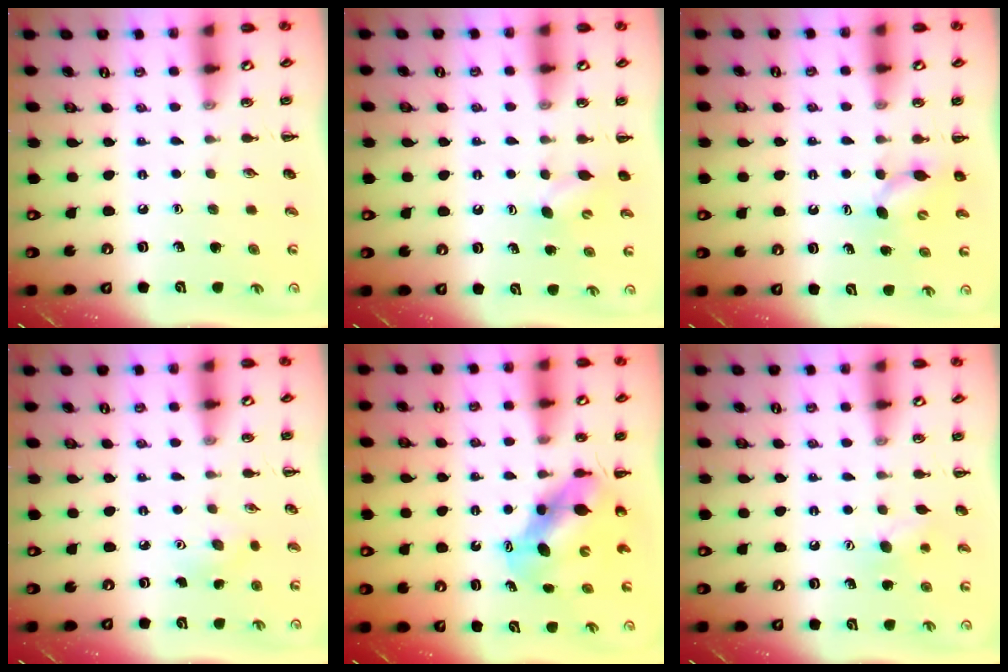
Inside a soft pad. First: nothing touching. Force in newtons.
{"total": 3.5, "press": 3.4, "slide": 1.0}
{"total": 5.0, "press": 4.9, "slide": 1.0}
{"total": 3.8, "press": 3.7, "slide": 0.8}
{"total": 6.4, "press": 6.3, "slide": 1.5}
{"total": 7.1, "press": 6.9, "slide": 1.6}